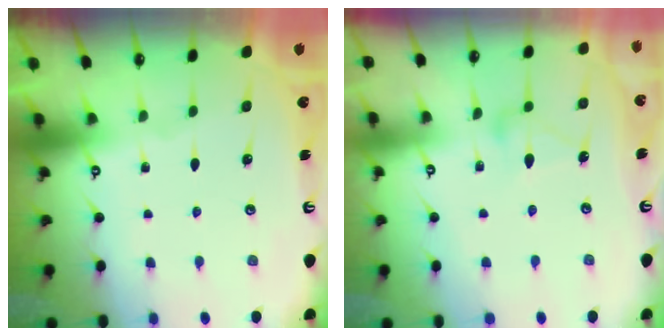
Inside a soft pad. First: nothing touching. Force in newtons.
{"total": 9.1, "press": 9.1, "slide": 0.1}